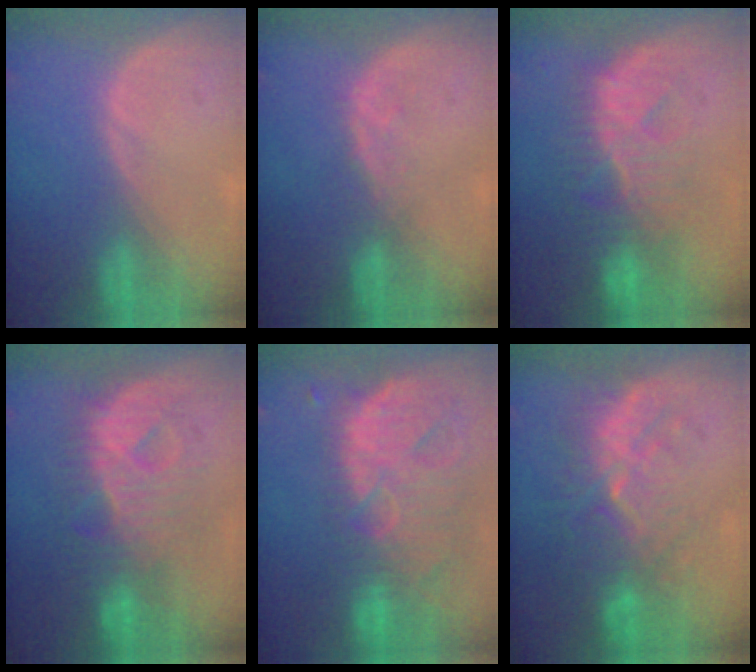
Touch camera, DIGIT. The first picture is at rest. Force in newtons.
{"total": 1.9, "press": 1.9, "slide": 0.3}
{"total": 9.0, "press": 8.6, "slide": 2.5}
{"total": 9.5, "press": 9.5, "slide": 0.5}
{"total": 13.9, "press": 11.7, "slide": 7.5}
{"total": 9.6, "press": 9.0, "slide": 3.1}